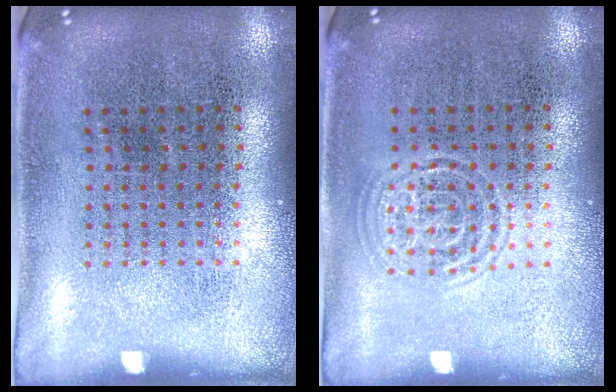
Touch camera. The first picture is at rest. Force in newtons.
{"total": 1.4, "press": 1.4, "slide": 0.1}